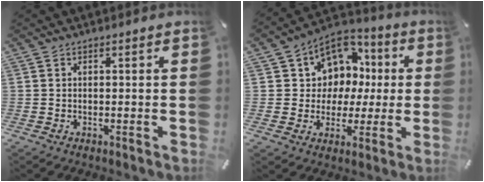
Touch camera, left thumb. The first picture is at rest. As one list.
[{"total": 10.1, "force": [2.1, 9.6, 2.3], "torque": [-0.045, -0.020, 0.047]}]